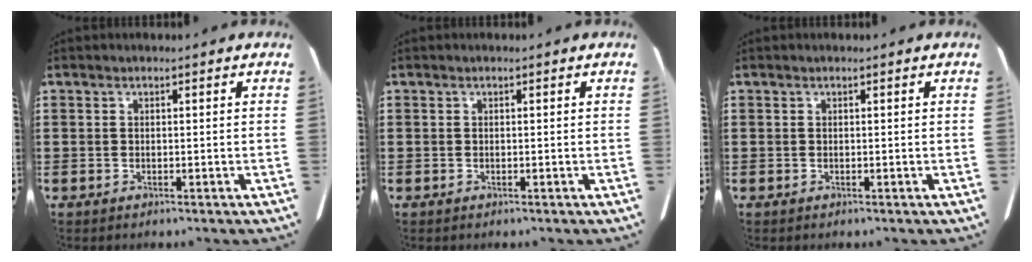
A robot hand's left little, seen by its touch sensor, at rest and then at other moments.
{"total": 0.0}
{"total": 0.0}